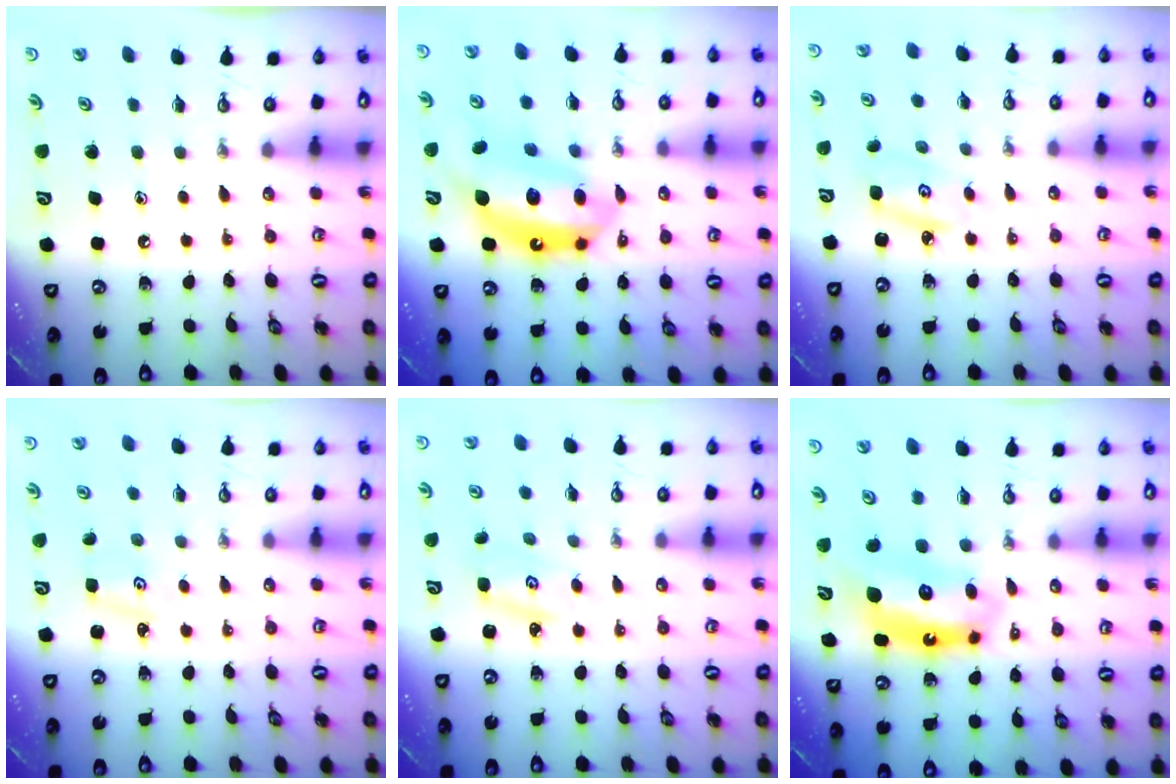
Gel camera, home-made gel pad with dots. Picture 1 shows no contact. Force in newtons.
{"total": 15.0, "press": 14.9, "slide": 1.3}
{"total": 3.1, "press": 3.1, "slide": 0.2}
{"total": 2.0, "press": 2.0, "slide": 0.3}
{"total": 2.7, "press": 2.7, "slide": 0.4}
{"total": 8.7, "press": 8.6, "slide": 1.3}